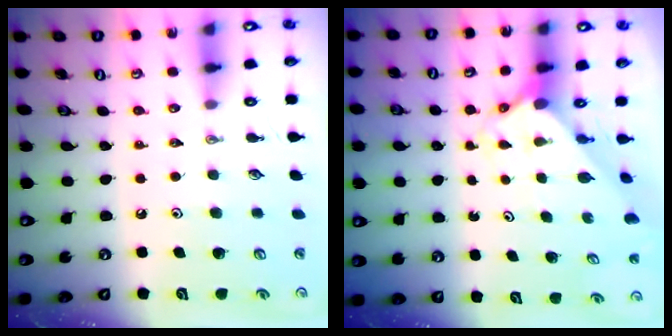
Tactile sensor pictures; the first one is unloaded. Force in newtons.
{"total": 1.7, "press": 1.7, "slide": 0.1}